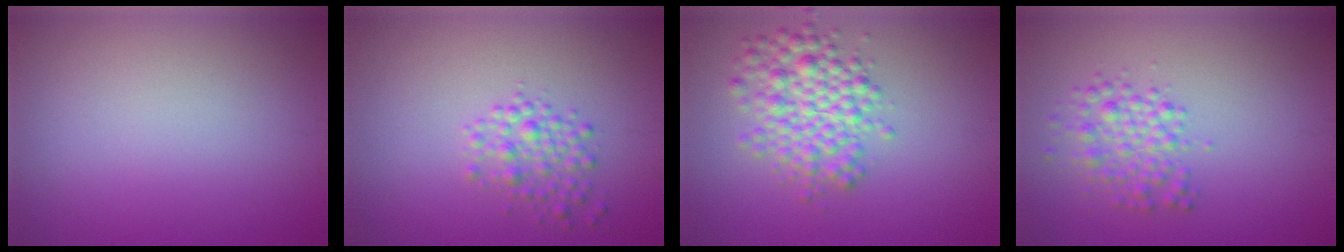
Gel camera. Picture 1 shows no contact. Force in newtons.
{"total": 2.4, "press": 2.4, "slide": 0.1}
{"total": 5.0, "press": 5.0, "slide": 0.1}
{"total": 2.9, "press": 2.9, "slide": 0.0}